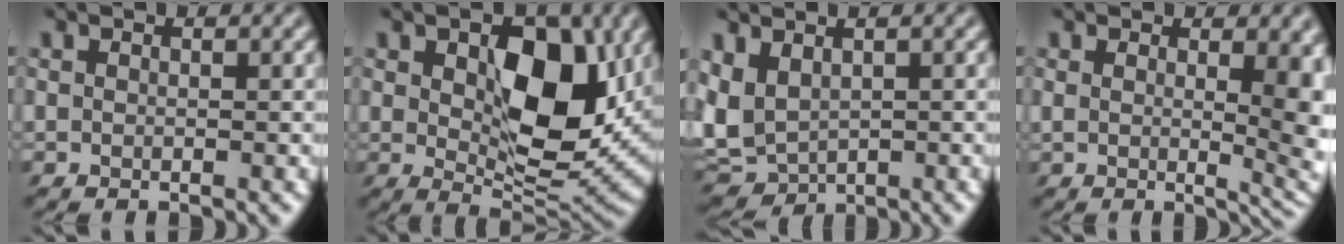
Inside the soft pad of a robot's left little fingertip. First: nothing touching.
{"total": 11.6, "force": [2.0, 6.5, 9.4], "torque": [-0.147, -0.014, 0.034]}
{"total": 6.8, "force": [-1.1, 4.0, 5.5], "torque": [-0.116, -0.015, -0.006]}
{"total": 7.6, "force": [2.0, 3.8, 6.2], "torque": [-0.101, -0.026, 0.056]}